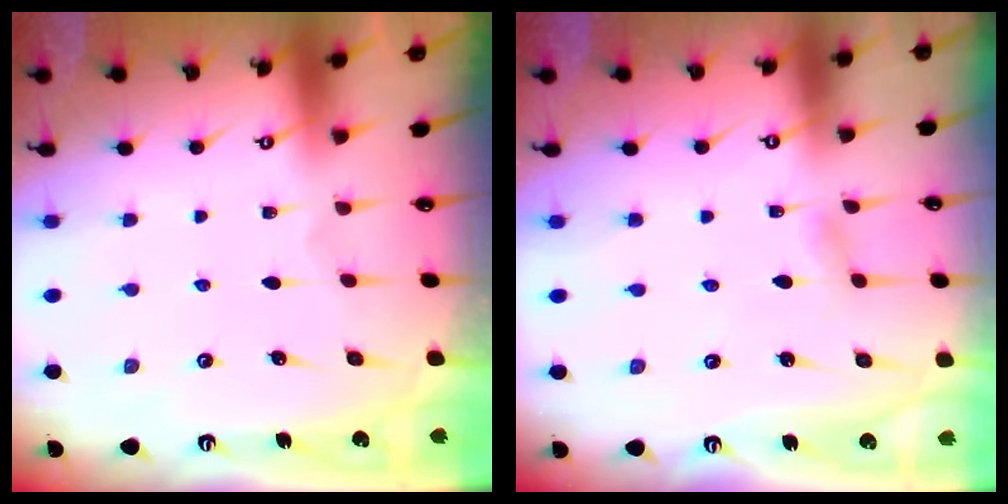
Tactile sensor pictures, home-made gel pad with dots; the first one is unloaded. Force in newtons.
{"total": 2.9, "press": 2.9, "slide": 0.4}